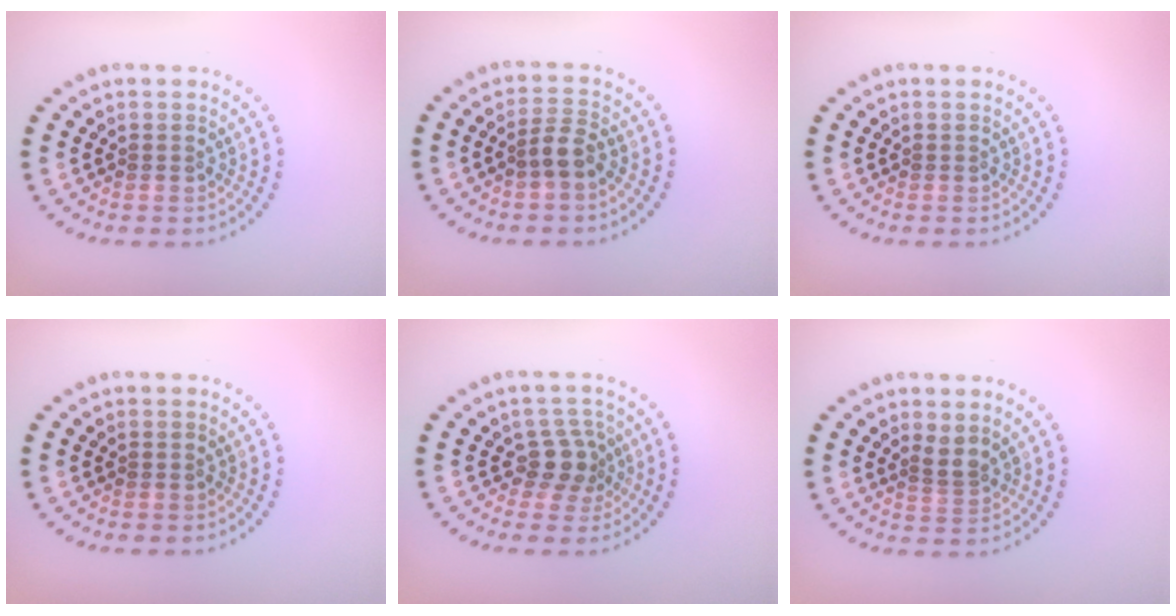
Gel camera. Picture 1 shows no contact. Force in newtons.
{"total": 2.1, "press": 1.9, "slide": 1.0}
{"total": 0.0}
{"total": 0.0}
{"total": 2.7, "press": 2.1, "slide": 1.7}
{"total": 1.6, "press": 1.1, "slide": 1.2}